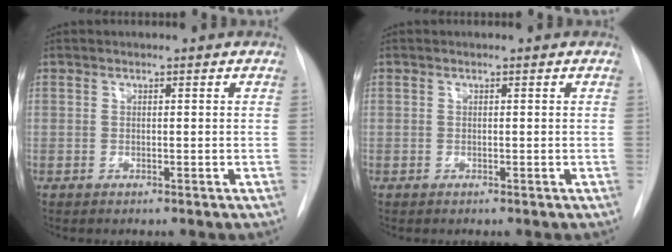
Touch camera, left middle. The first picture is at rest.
{"total": 0.0}